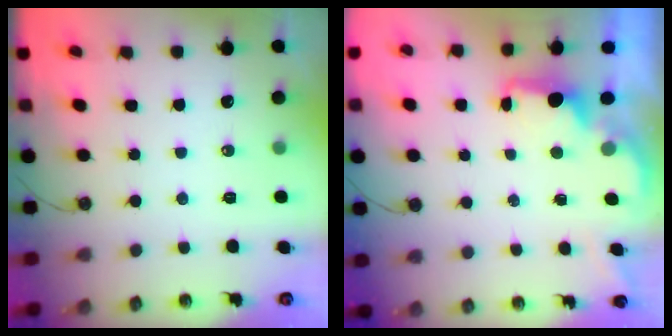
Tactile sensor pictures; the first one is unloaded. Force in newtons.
{"total": 1.6, "press": 1.4, "slide": 0.8}